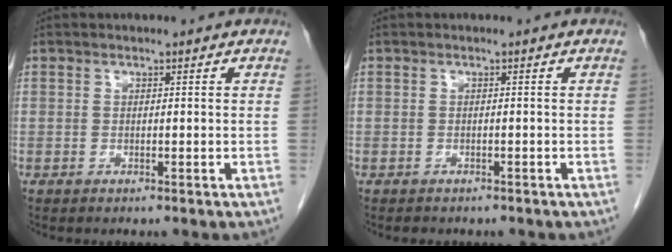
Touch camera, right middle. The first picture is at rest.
{"total": 2.4, "force": [-2.0, 1.1, 0.8], "torque": [-0.016, -0.003, -0.021]}